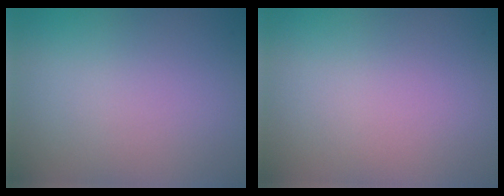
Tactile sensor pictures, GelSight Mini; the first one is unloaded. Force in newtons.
{"total": 0.0}